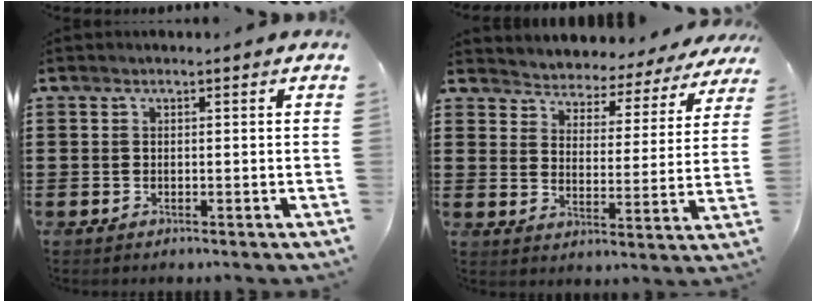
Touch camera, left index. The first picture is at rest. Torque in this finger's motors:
{"motor_torque": [2.14, 0.00, 0.59, 0.06]}